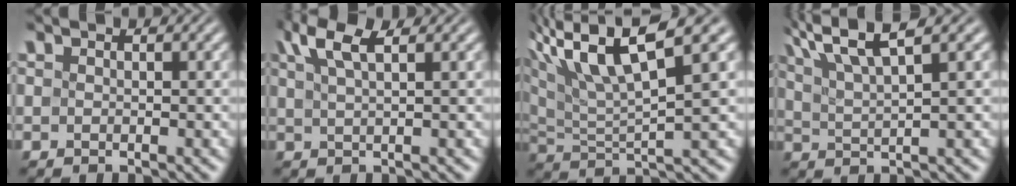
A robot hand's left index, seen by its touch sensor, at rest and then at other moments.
{"total": 3.9, "force": [2.3, 1.1, 3.0], "torque": [-0.053, 0.013, 0.039]}
{"total": 8.1, "force": [4.9, 1.5, 6.3], "torque": [-0.116, 0.016, 0.090]}
{"total": 5.6, "force": [3.5, 1.2, 4.2], "torque": [-0.074, 0.017, 0.065]}